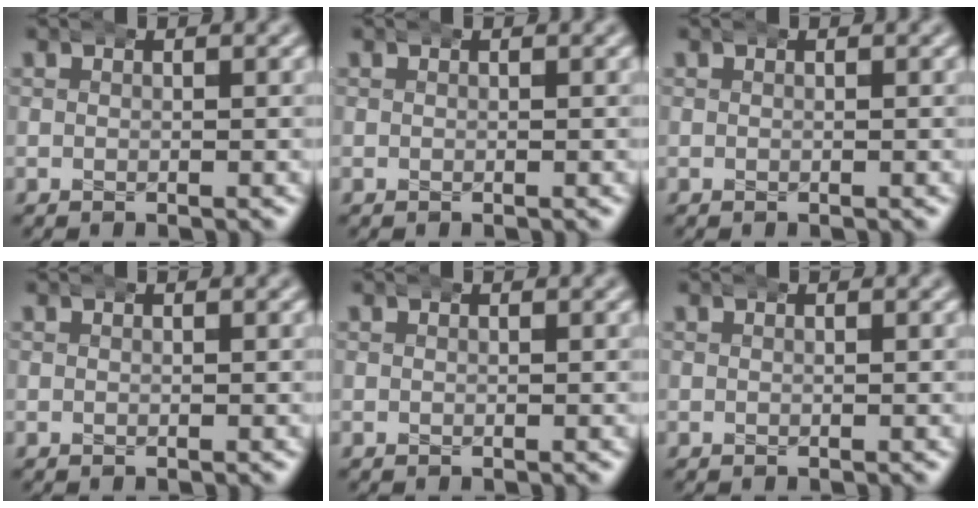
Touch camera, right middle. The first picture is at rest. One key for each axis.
{"total": 0.0}
{"total": 0.0}
{"total": 0.0}
{"total": 0.0}
{"total": 0.0}